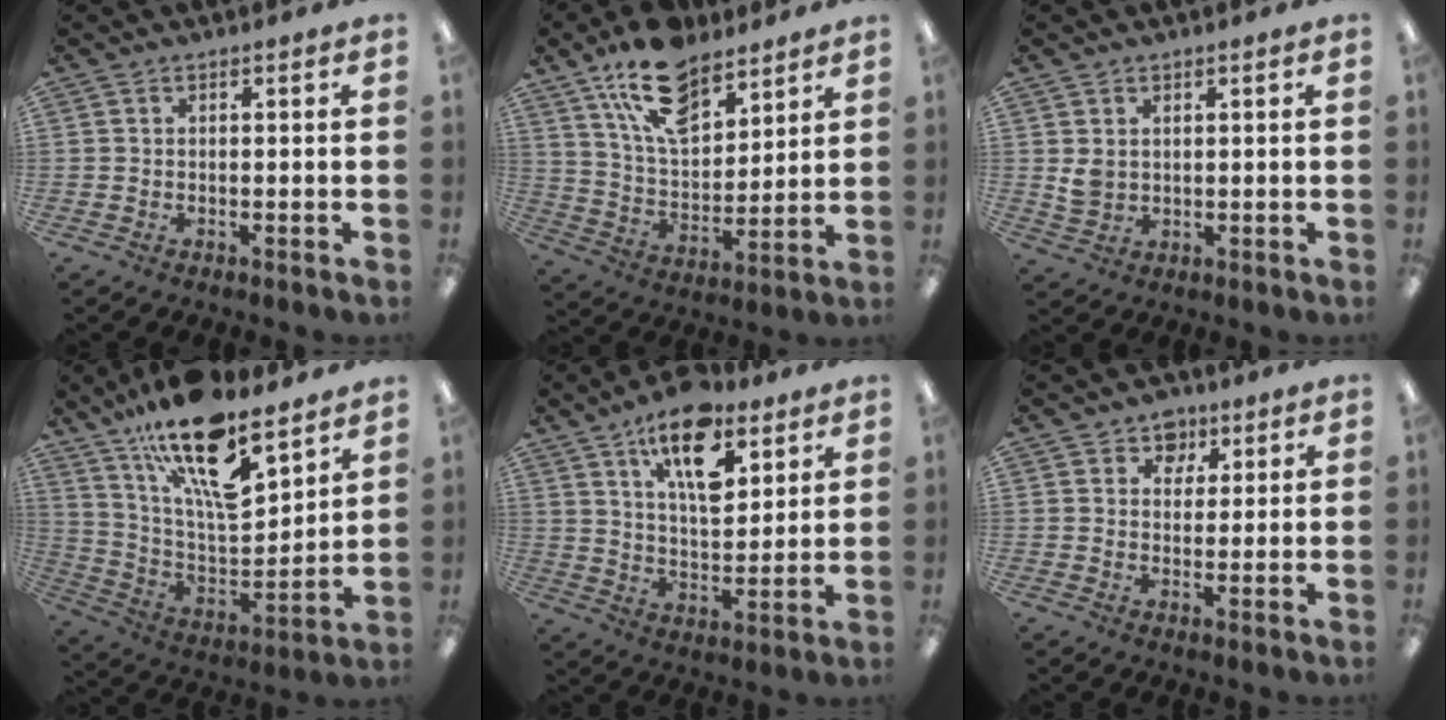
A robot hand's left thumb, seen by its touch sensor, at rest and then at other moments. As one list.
[{"total": 16.4, "force": [11.3, 8.0, 8.7], "torque": [-0.159, -0.047, 0.205]}, {"total": 3.3, "force": [1.4, 2.6, 1.5], "torque": [-0.022, 0.000, 0.026]}, {"total": 20.8, "force": [14.3, 7.6, 13.1], "torque": [-0.224, -0.091, 0.248]}, {"total": 15.7, "force": [9.7, 7.2, 10.1], "torque": [-0.158, -0.037, 0.164]}, {"total": 5.1, "force": [3.1, 3.9, 1.1], "torque": [-0.005, -0.013, 0.052]}]